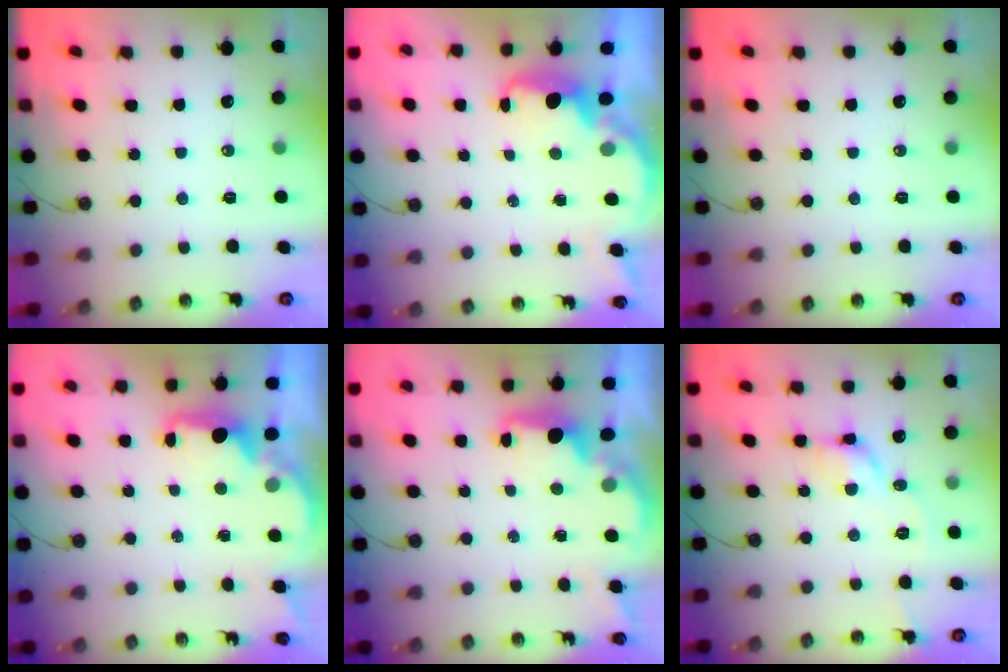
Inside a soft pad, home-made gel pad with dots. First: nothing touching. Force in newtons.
{"total": 2.5, "press": 2.4, "slide": 0.7}
{"total": 0.0}
{"total": 2.5, "press": 2.3, "slide": 0.8}
{"total": 2.2, "press": 2.1, "slide": 0.8}
{"total": 8.6, "press": 8.5, "slide": 1.2}